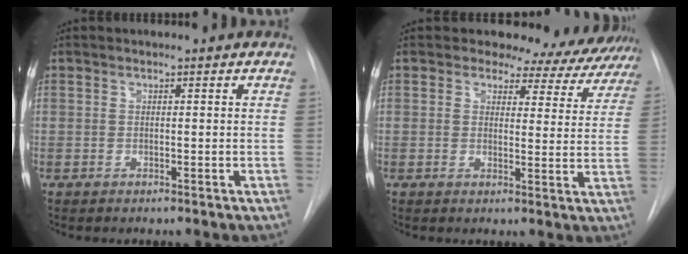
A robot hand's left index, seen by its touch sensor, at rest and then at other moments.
{"total": 10.4, "force": [9.5, 4.1, 0.6], "torque": [0.025, -0.023, 0.079]}